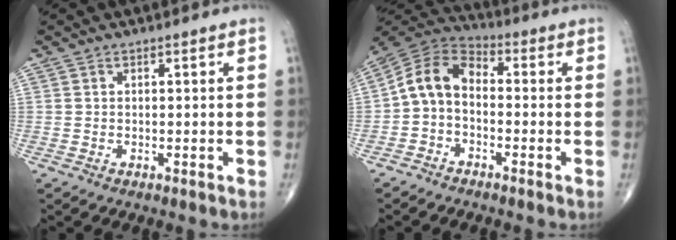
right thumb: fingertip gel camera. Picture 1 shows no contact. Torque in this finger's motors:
{"motor_torque": [0.10, 0.09, 0.68, -0.61, 0.12]}